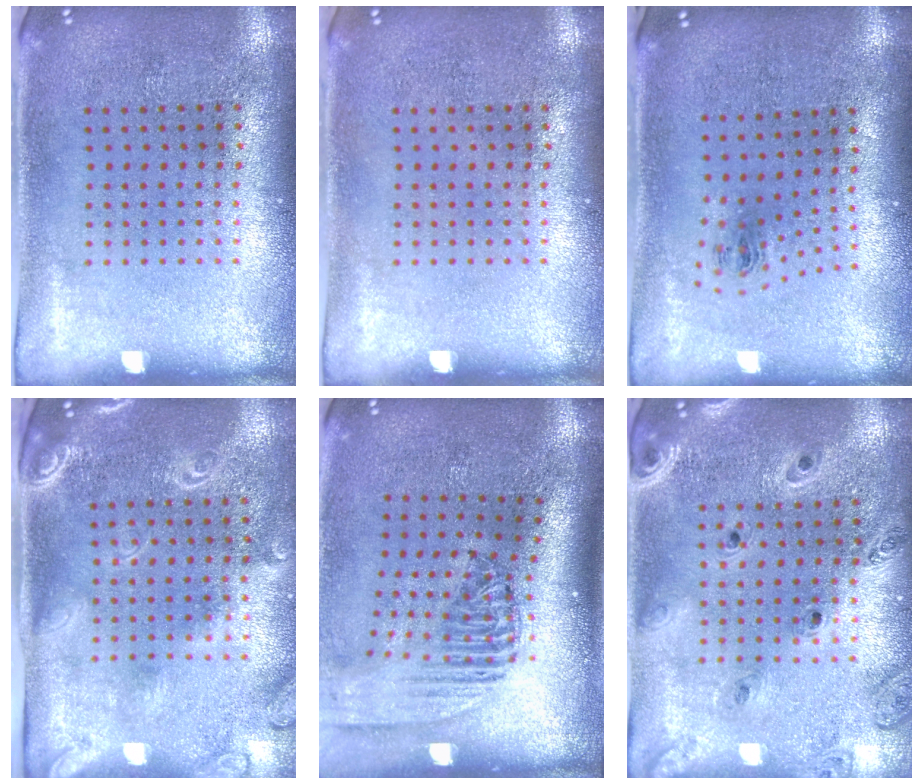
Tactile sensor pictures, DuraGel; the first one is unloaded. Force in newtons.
{"total": 0.0}
{"total": 1.0, "press": 0.4, "slide": 0.9}
{"total": 2.4, "press": 1.9, "slide": 1.4}
{"total": 2.4, "press": 1.8, "slide": 1.5}
{"total": 1.3, "press": 1.3, "slide": 0.2}